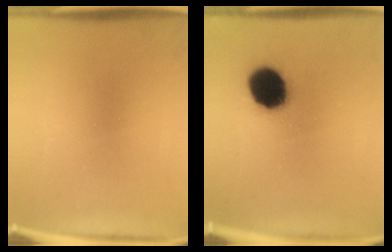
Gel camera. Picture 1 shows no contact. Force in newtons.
{"total": 13.9}